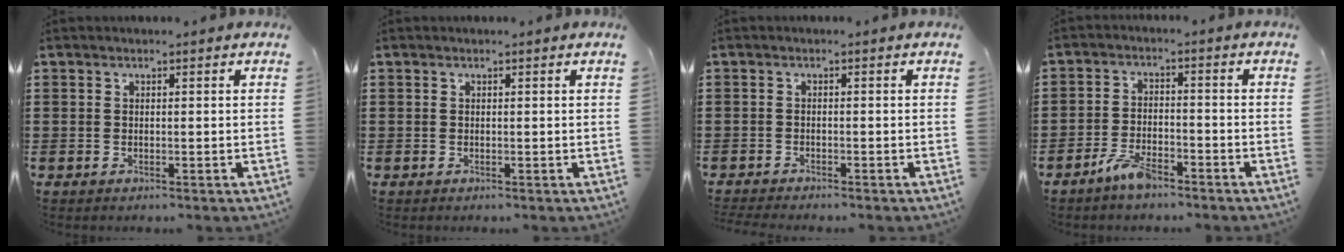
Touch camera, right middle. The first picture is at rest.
{"total": 0.0}
{"total": 1.2, "force": [-1.2, 0.0, 0.1], "torque": [-0.005, -0.002, -0.023]}
{"total": 4.4, "force": [-3.7, 1.4, 2.0], "torque": [-0.046, 0.008, -0.074]}